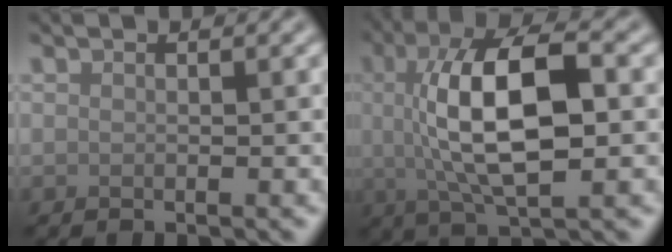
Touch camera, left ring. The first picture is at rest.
{"total": 10.1, "force": [0.8, 3.8, 9.3], "torque": [-0.165, 0.010, 0.012]}